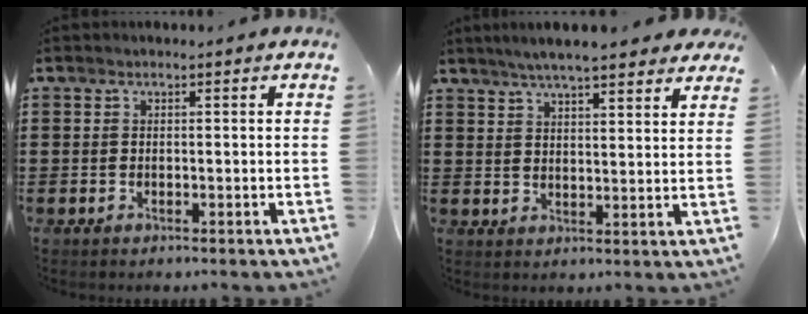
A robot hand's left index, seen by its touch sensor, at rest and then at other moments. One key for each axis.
{"total": 5.6, "fx": 5.0, "fy": 0.4, "fz": 2.4, "tx": -0.062, "ty": -0.013, "tz": 0.090}